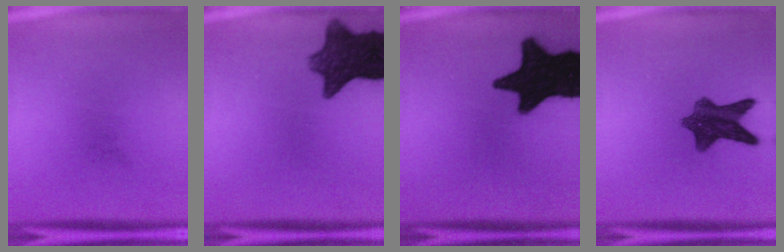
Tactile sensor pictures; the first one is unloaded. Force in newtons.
{"total": 10.8}
{"total": 19.1}
{"total": 9.5}